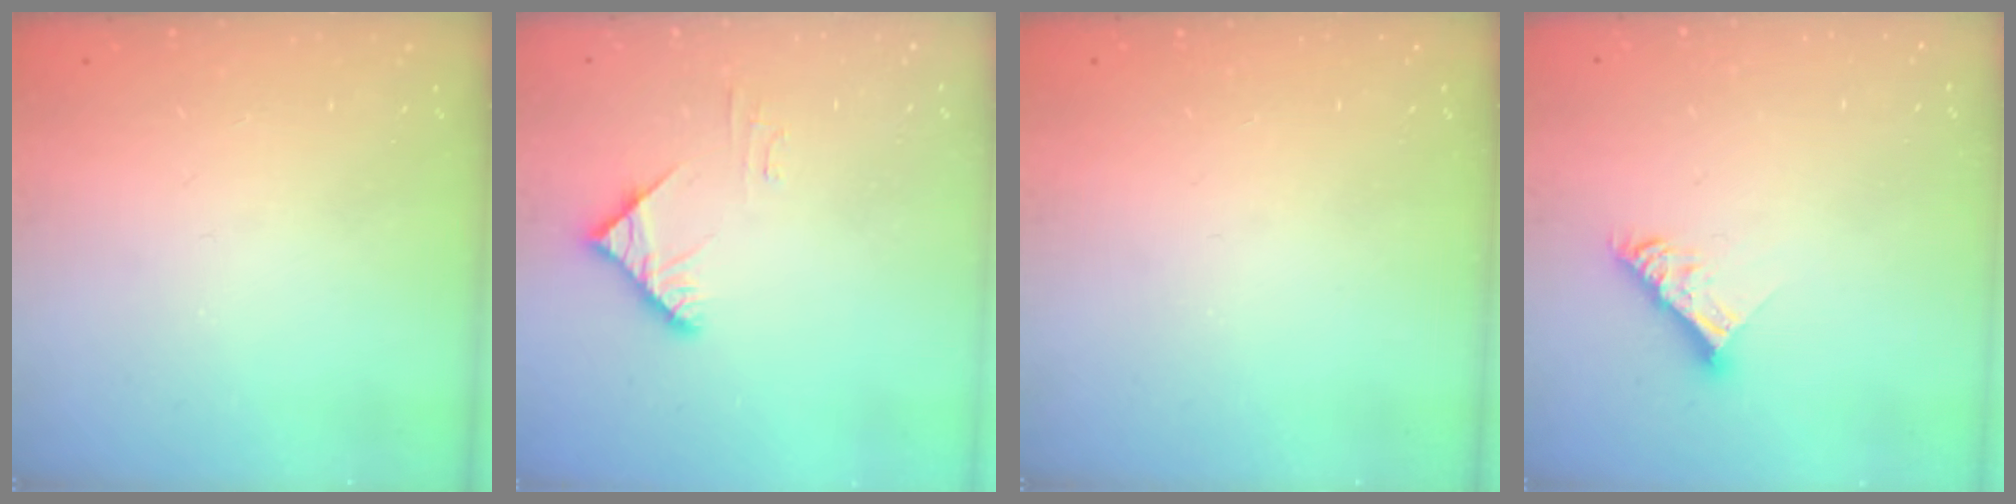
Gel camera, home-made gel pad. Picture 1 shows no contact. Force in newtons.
{"total": 5.6, "press": 5.6, "slide": 0.6}
{"total": 0.0}
{"total": 8.9, "press": 8.9, "slide": 0.7}